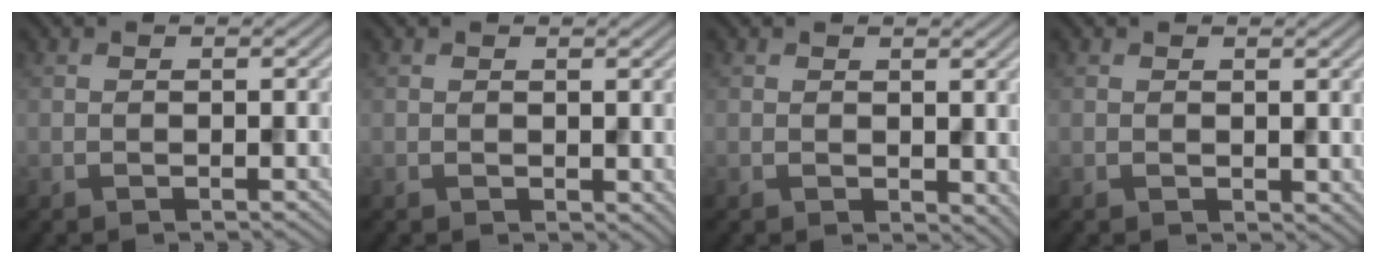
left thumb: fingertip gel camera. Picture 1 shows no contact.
{"total": 0.8, "force": [0.4, 0.6, 0.4], "torque": [-0.004, -0.004, 0.010]}
{"total": 2.1, "force": [0.7, 1.4, 1.4], "torque": [-0.024, -0.008, 0.016]}
{"total": 0.9, "force": [0.5, 0.6, 0.4], "torque": [-0.005, -0.005, 0.013]}